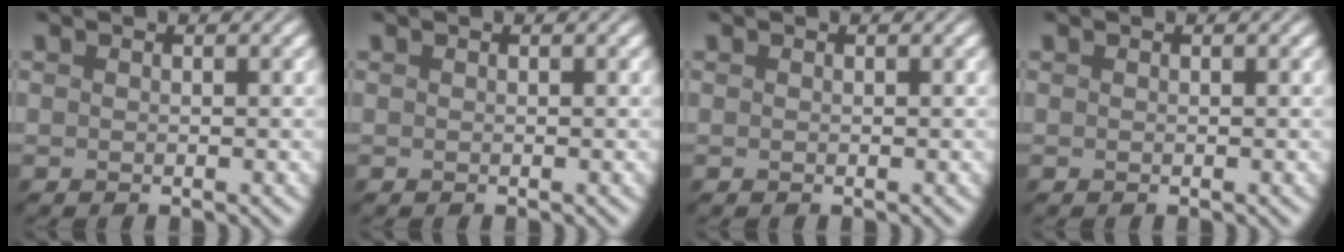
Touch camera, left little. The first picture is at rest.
{"total": 0.0}
{"total": 0.0}
{"total": 0.0}